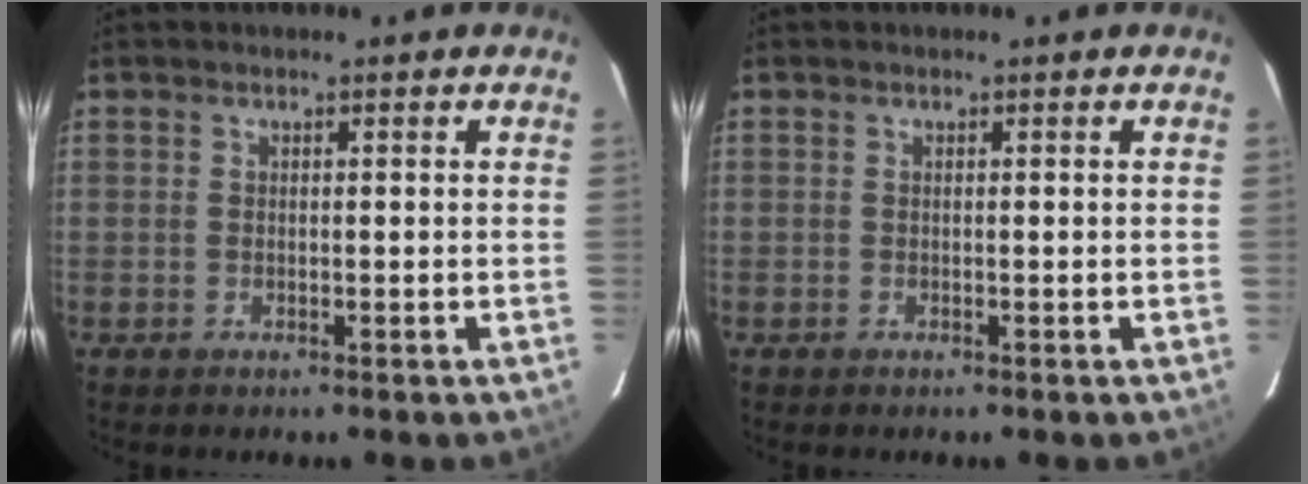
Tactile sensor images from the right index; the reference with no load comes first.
{"total": 0.0}